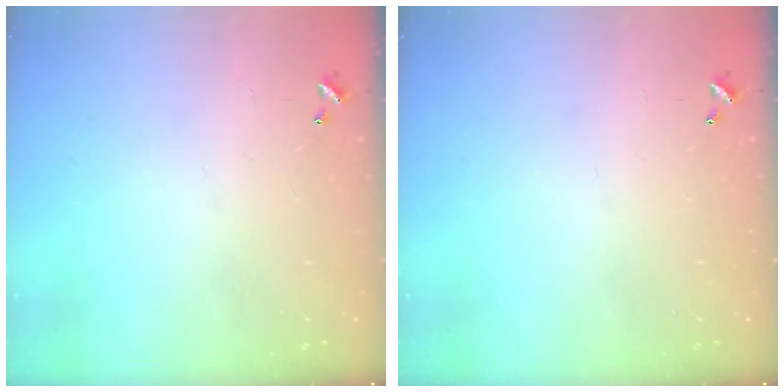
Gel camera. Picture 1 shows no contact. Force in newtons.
{"total": 0.0}